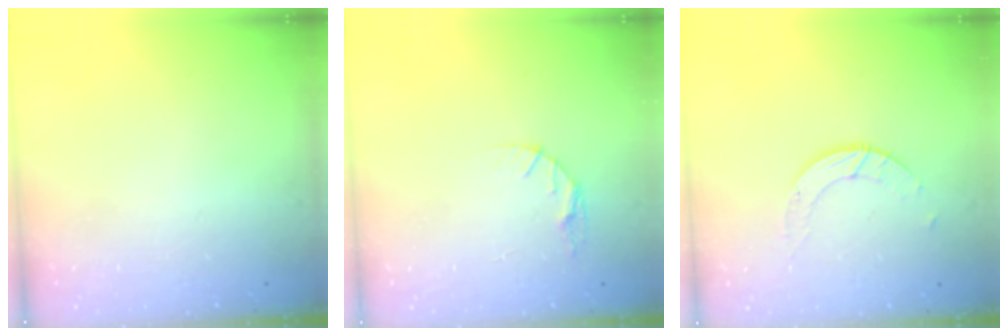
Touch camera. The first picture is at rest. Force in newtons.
{"total": 4.9, "press": 4.9, "slide": 0.6}
{"total": 3.0, "press": 3.0, "slide": 0.3}